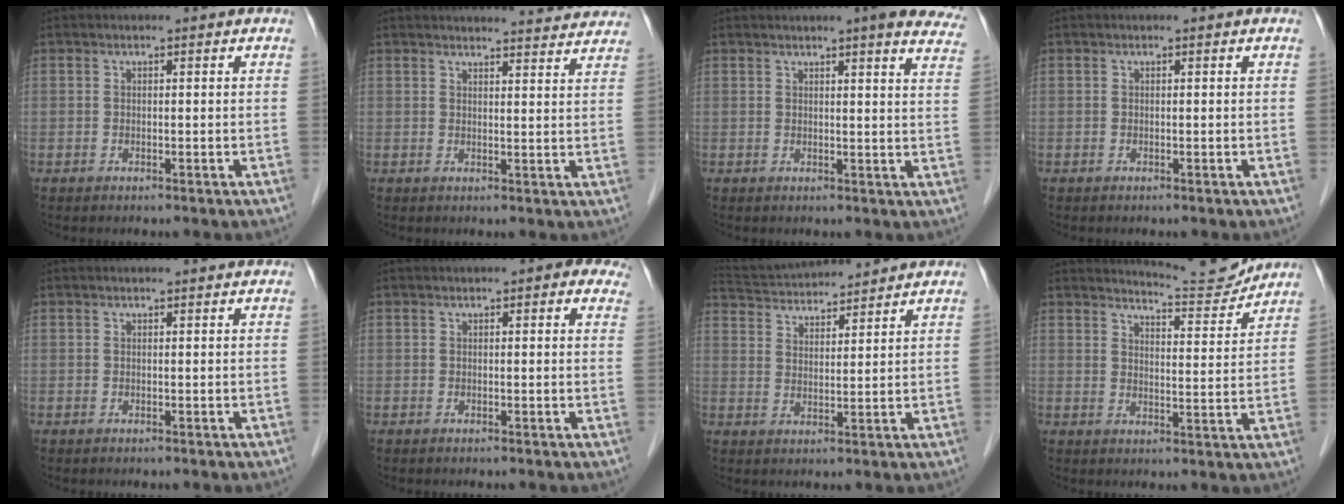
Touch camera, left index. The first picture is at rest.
{"total": 11.5, "force": [11.2, 1.0, 2.3], "torque": [-0.015, -0.004, 0.114]}
{"total": 12.3, "force": [10.6, 1.4, 6.1], "torque": [-0.052, -0.009, 0.097]}
{"total": 0.0}
{"total": 0.6, "force": [0.6, 0.0, 0.2], "torque": [-0.005, 0.003, 0.009]}
{"total": 3.2, "force": [2.0, 1.1, 2.3], "torque": [-0.016, 0.015, 0.016]}
{"total": 10.4, "force": [10.0, 0.5, 2.7], "torque": [-0.061, 0.028, 0.170]}
{"total": 6.9, "force": [6.9, -0.4, -0.1], "torque": [-0.013, -0.016, 0.099]}